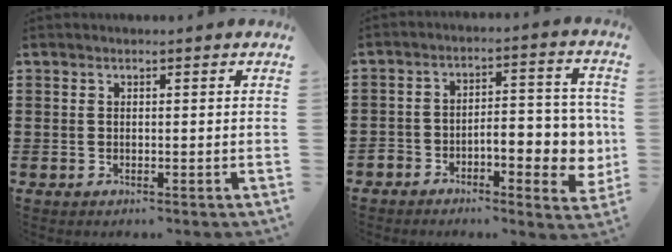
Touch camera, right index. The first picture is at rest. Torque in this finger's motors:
{"motor_torque": [2.14, 0.00, 0.72, 0.09]}